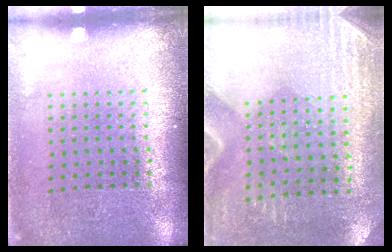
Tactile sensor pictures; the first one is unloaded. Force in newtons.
{"total": 3.0, "press": 2.6, "slide": 1.4}